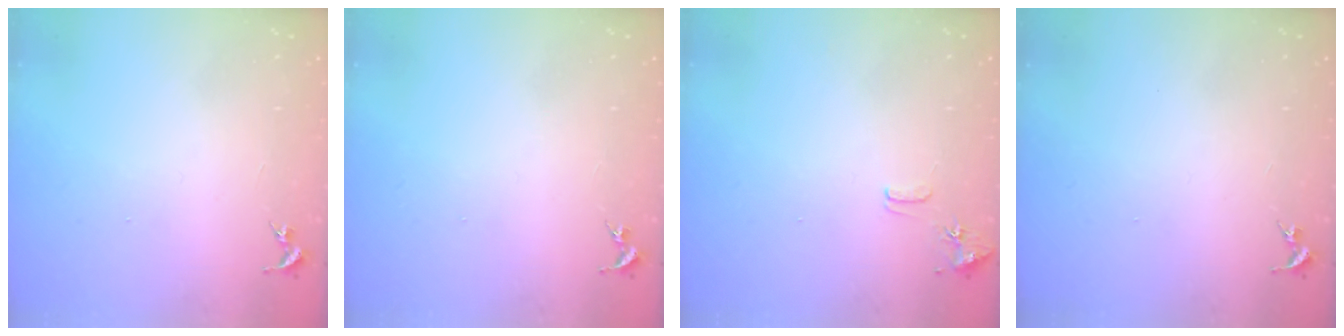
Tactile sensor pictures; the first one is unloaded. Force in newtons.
{"total": 0.0}
{"total": 8.1, "press": 8.1, "slide": 0.7}
{"total": 0.0}